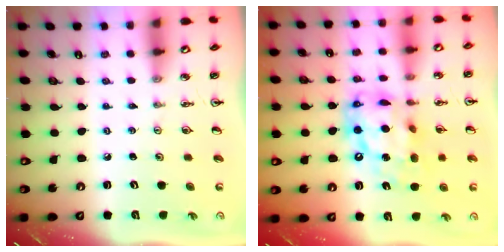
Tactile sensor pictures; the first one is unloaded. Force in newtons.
{"total": 16.3, "press": 16.2, "slide": 1.2}